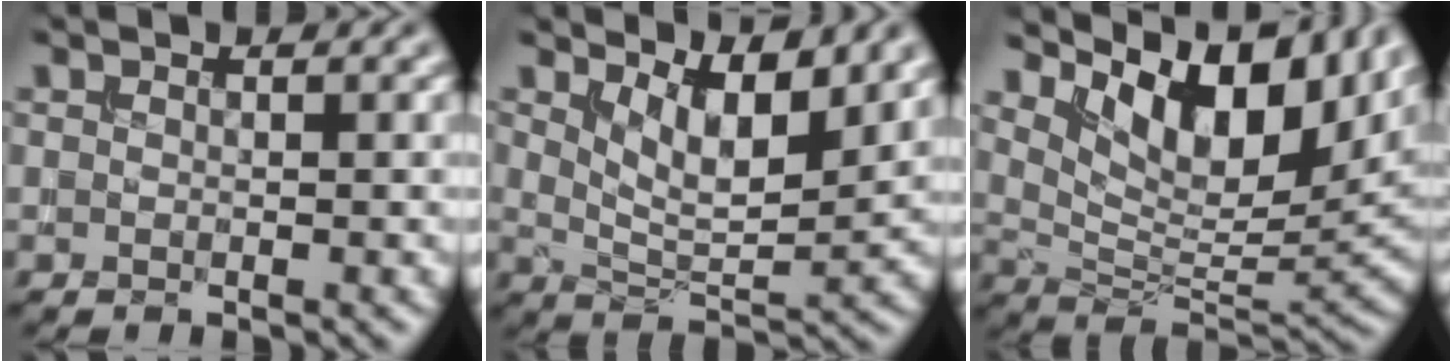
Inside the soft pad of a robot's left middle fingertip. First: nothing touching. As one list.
[{"total": 5.2, "force": [2.8, 2.0, 3.9], "torque": [-0.075, -0.012, 0.048]}, {"total": 13.0, "force": [7.0, 5.8, 9.3], "torque": [-0.153, 0.007, 0.129]}]